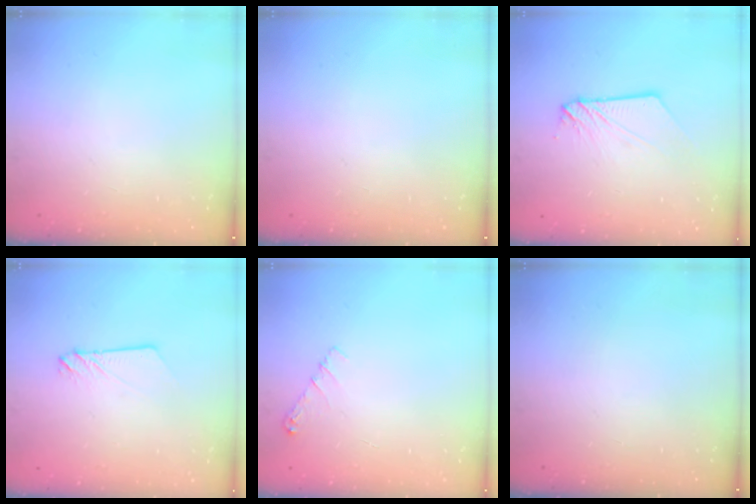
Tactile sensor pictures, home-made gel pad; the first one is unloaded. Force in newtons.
{"total": 0.0}
{"total": 3.6, "press": 3.6, "slide": 0.3}
{"total": 2.3, "press": 2.3, "slide": 0.3}
{"total": 4.1, "press": 4.1, "slide": 0.6}
{"total": 0.0}